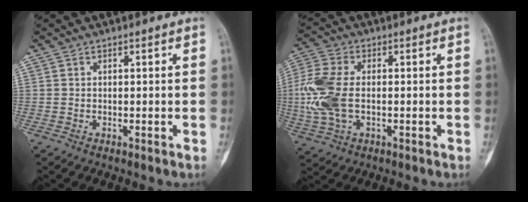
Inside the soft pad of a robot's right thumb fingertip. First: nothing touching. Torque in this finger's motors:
{"motor_torque": [0.12, 0.95, 0.11, 0.00, 0.13]}